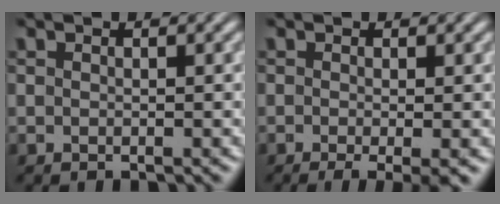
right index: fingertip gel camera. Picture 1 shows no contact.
{"total": 4.0, "force": [-2.7, 1.1, 2.7], "torque": [-0.039, -0.016, -0.036]}